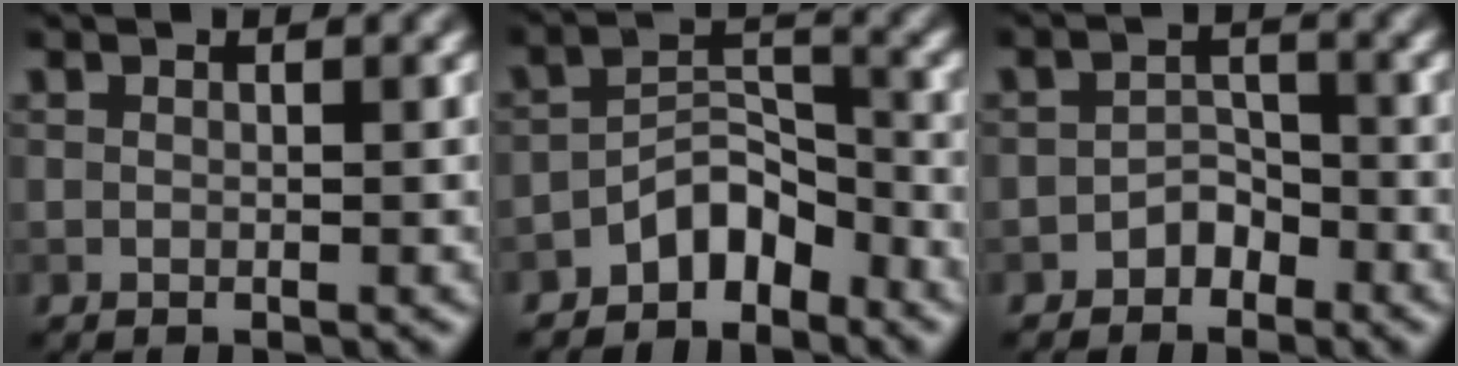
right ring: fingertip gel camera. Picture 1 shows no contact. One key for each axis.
{"total": 4.1, "fx": -3.0, "fy": 2.0, "fz": 1.9, "tx": -0.020, "ty": 0.017, "tz": -0.058}
{"total": 1.9, "fx": -1.4, "fy": 1.2, "fz": 0.6, "tx": -0.002, "ty": 0.010, "tz": -0.025}